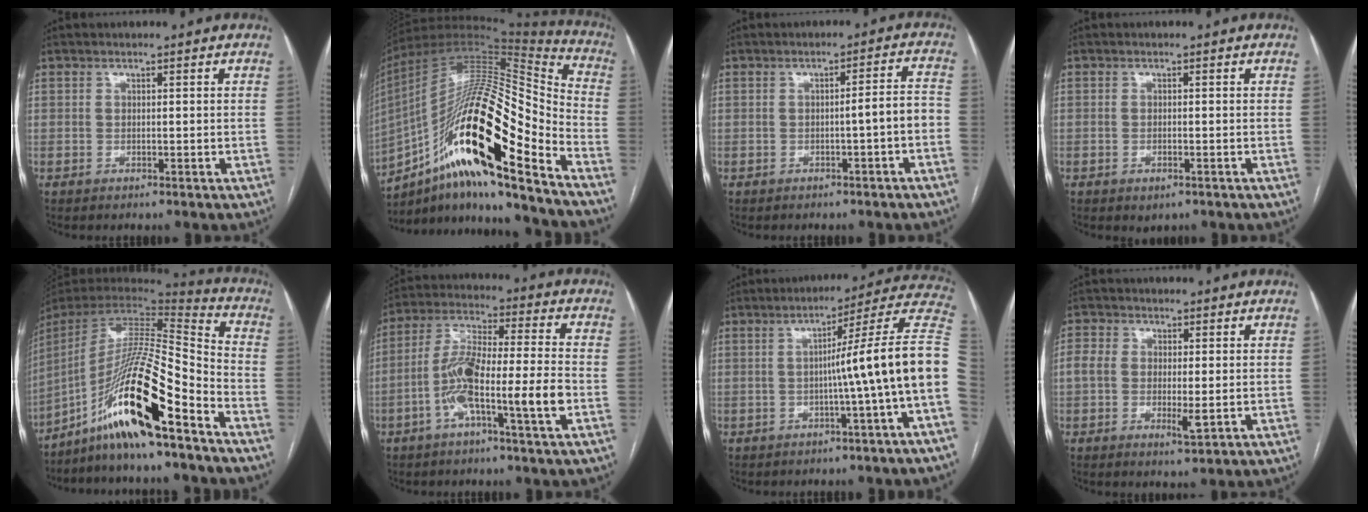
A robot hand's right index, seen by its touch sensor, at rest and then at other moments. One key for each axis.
{"total": 28.8, "fx": -14.3, "fy": 4.8, "fz": 24.5, "tx": -0.426, "ty": -0.004, "tz": -0.249}
{"total": 4.0, "fx": -1.6, "fy": 0.0, "fz": 3.7, "tx": -0.041, "ty": 0.015, "tz": -0.023}
{"total": 1.7, "fx": -0.9, "fy": 0.9, "fz": 1.2, "tx": -0.018, "ty": -0.001, "tz": -0.004}
{"total": 20.4, "fx": -12.8, "fy": 0.6, "fz": 15.8, "tx": -0.315, "ty": -0.008, "tz": -0.237}
{"total": 12.2, "fx": -4.1, "fy": 0.6, "fz": 11.5, "tx": -0.224, "ty": 0.012, "tz": -0.080}
{"total": 13.4, "fx": -1.8, "fy": -2.6, "fz": 13.0, "tx": -0.151, "ty": 0.026, "tz": -0.037}
{"total": 5.2, "fx": -0.4, "fy": 2.5, "fz": 4.5, "tx": -0.087, "ty": -0.006, "tz": -0.007}